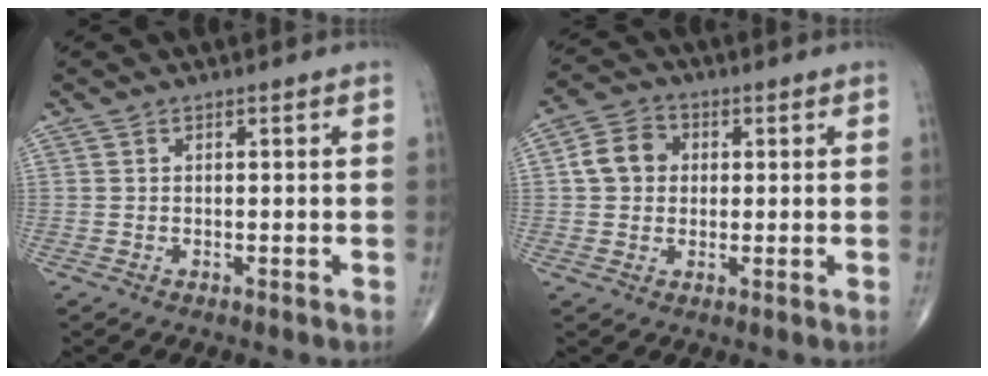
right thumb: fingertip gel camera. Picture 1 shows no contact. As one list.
[{"total": 6.9, "force": [0.8, 5.8, 3.6], "torque": [-0.054, 0.013, 0.006]}]